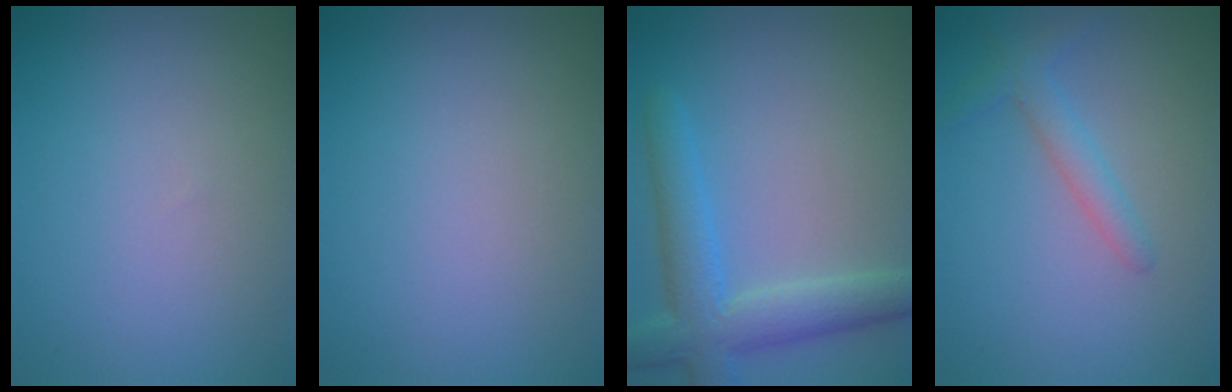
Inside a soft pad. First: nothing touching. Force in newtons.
{"total": 0.0}
{"total": 5.6, "press": 5.6, "slide": 0.2}
{"total": 2.2, "press": 2.2, "slide": 0.1}